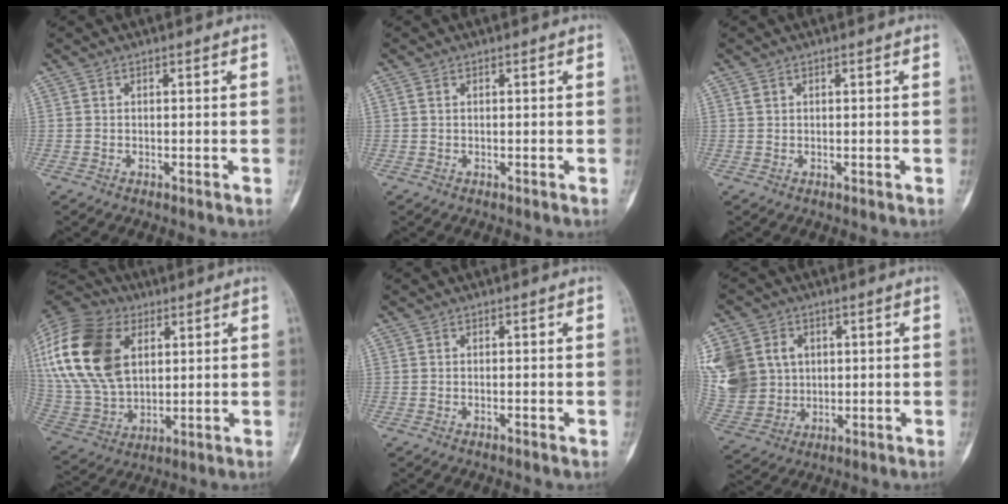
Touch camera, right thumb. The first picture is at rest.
{"total": 0.6, "force": [0.3, 0.3, 0.4], "torque": [-0.008, 0.003, 0.004]}
{"total": 0.7, "force": [0.4, 0.5, 0.3], "torque": [-0.004, 0.004, 0.008]}
{"total": 25.8, "force": [7.7, 16.9, 17.8], "torque": [-0.383, 0.006, 0.147]}
{"total": 0.7, "force": [-0.3, 0.2, 0.6], "torque": [-0.011, 0.000, -0.006]}
{"total": 19.8, "force": [4.4, 16.8, 9.4], "torque": [-0.229, 0.028, 0.106]}